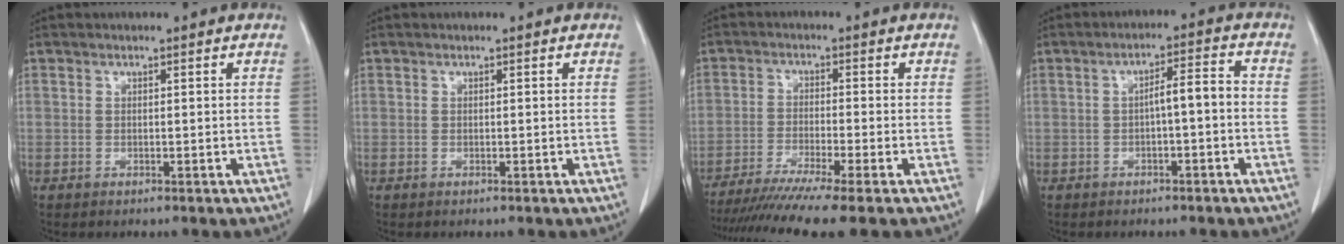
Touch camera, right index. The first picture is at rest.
{"total": 0.0}
{"total": 11.1, "force": [-9.1, -1.6, 6.2], "torque": [-0.084, -0.030, -0.143]}
{"total": 4.2, "force": [-0.7, 0.8, 4.1], "torque": [-0.062, 0.018, -0.009]}